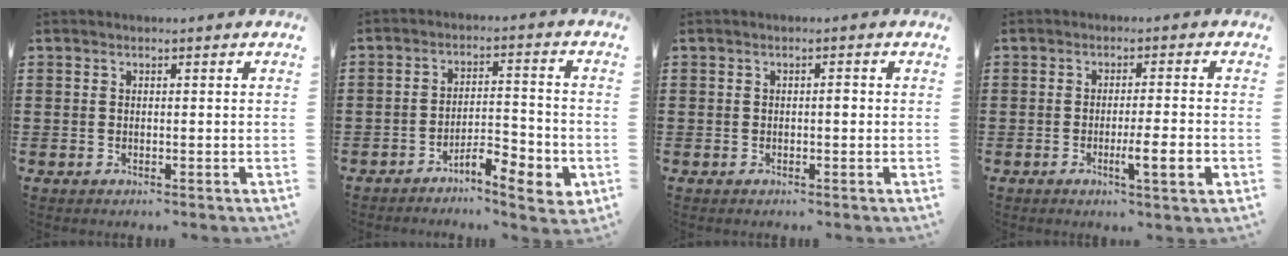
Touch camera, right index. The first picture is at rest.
{"total": 6.3, "force": [-4.5, 1.6, 4.1], "torque": [-0.065, 0.005, -0.080]}
{"total": 1.1, "force": [-0.1, 0.3, 1.0], "torque": [-0.020, 0.000, -0.002]}
{"total": 6.0, "force": [-1.8, 0.6, 5.7], "torque": [-0.091, -0.007, -0.027]}